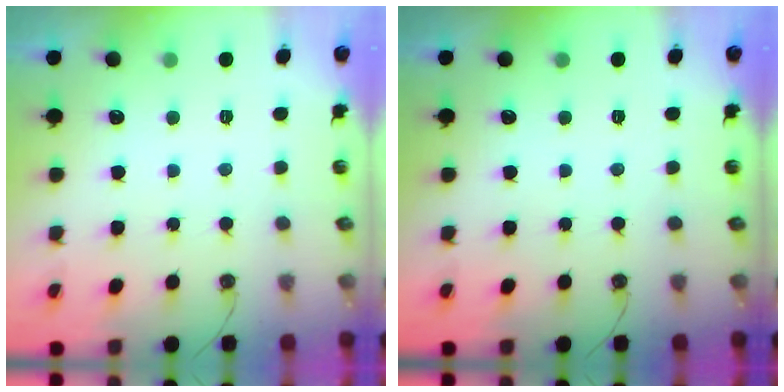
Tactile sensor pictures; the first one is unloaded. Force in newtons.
{"total": 0.0}